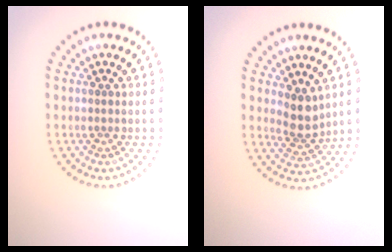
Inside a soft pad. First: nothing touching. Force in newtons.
{"total": 2.7, "press": 2.2, "slide": 1.6}